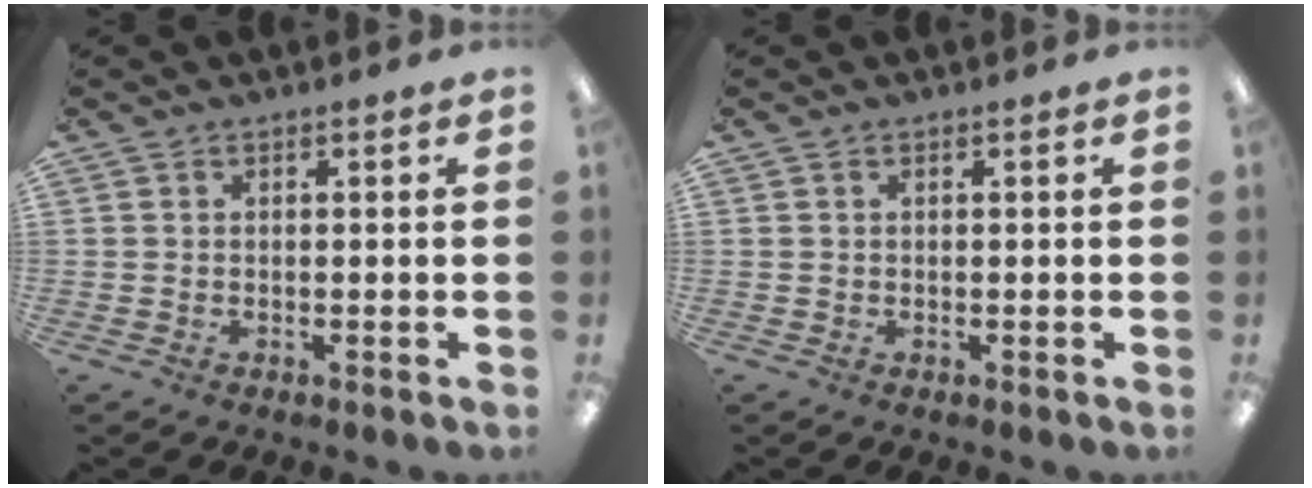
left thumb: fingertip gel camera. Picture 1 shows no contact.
{"total": 0.0}